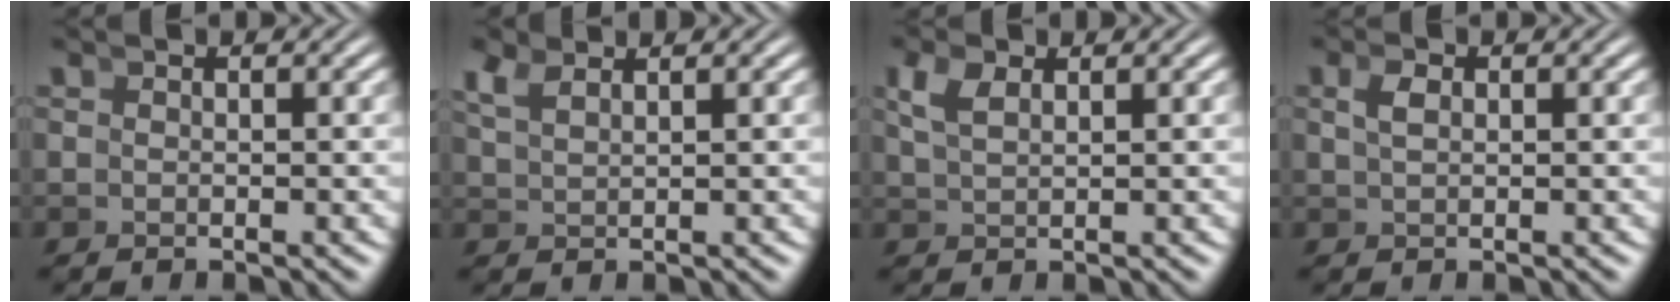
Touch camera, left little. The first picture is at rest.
{"total": 1.9, "force": [1.8, 0.1, 0.5], "torque": [-0.015, 0.006, 0.043]}
{"total": 1.6, "force": [1.1, 0.4, 1.0], "torque": [-0.023, 0.003, 0.030]}
{"total": 0.7, "force": [0.3, 0.0, 0.6], "torque": [-0.010, 0.003, 0.010]}